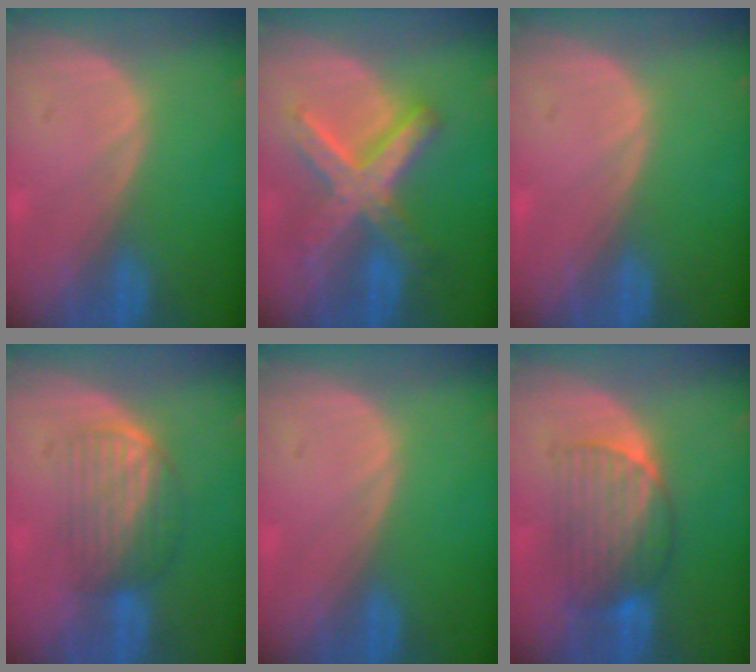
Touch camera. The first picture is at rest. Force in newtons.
{"total": 8.8, "press": 8.8, "slide": 0.7}
{"total": 0.0}
{"total": 5.8, "press": 5.6, "slide": 1.7}
{"total": 0.0}
{"total": 6.8, "press": 6.7, "slide": 0.9}